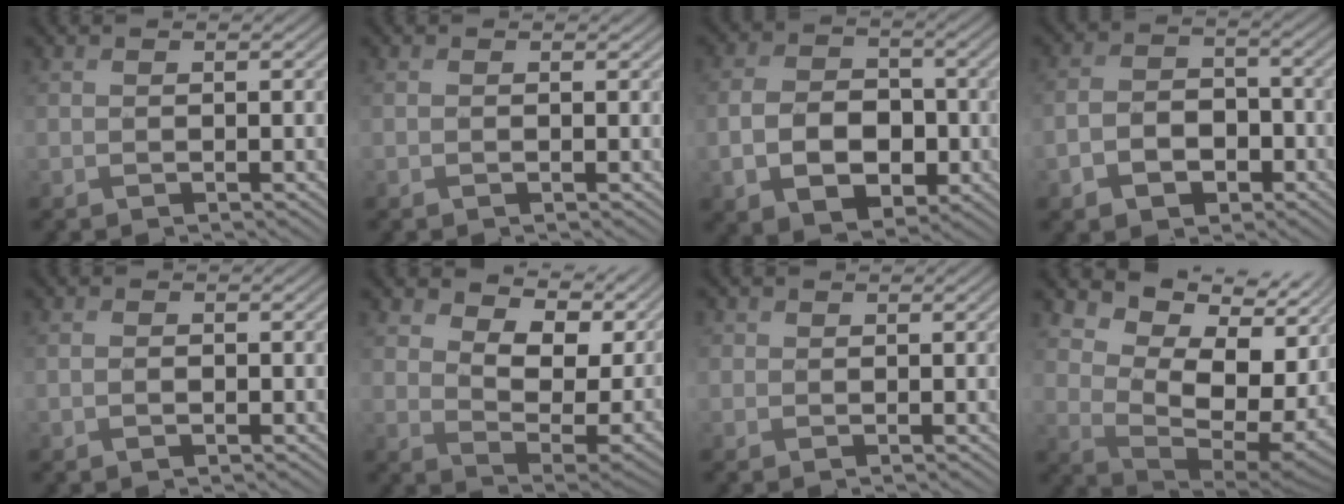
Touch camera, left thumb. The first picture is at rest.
{"total": 0.0}
{"total": 7.7, "force": [-2.5, 5.3, 4.9], "torque": [-0.096, -0.010, -0.049]}
{"total": 5.4, "force": [-3.2, 3.5, 2.7], "torque": [-0.048, -0.004, -0.067]}
{"total": 1.2, "force": [-0.6, 0.8, 0.8], "torque": [-0.013, -0.001, -0.012]}
{"total": 11.2, "force": [5.1, 5.4, 8.3], "torque": [-0.150, -0.005, 0.077]}
{"total": 1.0, "force": [0.1, 1.0, 0.0], "torque": [0.003, -0.001, -0.002]}
{"total": 10.1, "force": [2.2, 5.9, 7.9], "torque": [-0.146, -0.016, 0.036]}